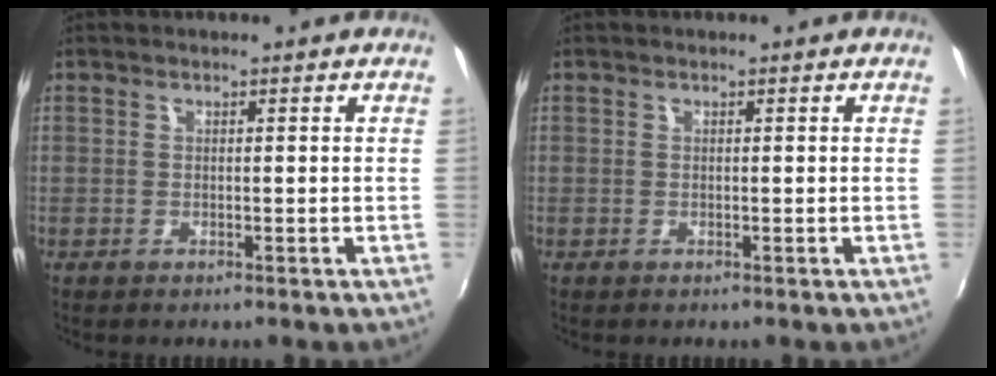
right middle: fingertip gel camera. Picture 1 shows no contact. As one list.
[{"total": 0.0}]